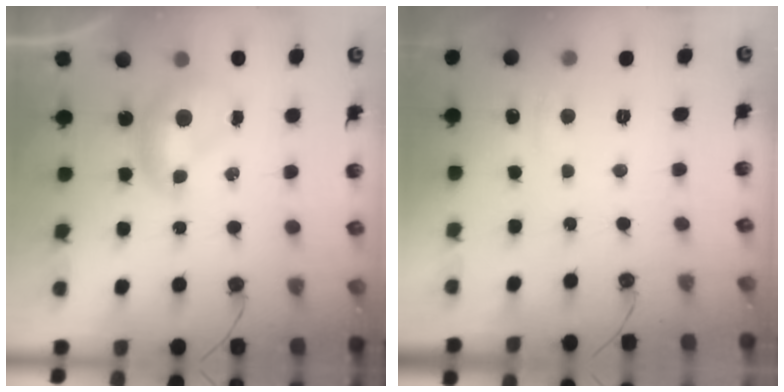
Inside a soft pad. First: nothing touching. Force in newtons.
{"total": 0.8, "press": 0.1, "slide": 0.8}